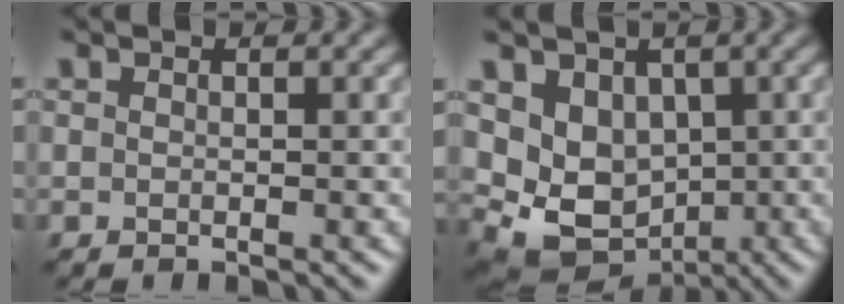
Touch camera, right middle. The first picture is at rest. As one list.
[{"total": 7.6, "force": [1.0, 6.2, 4.2], "torque": [-0.071, -0.016, 0.025]}]